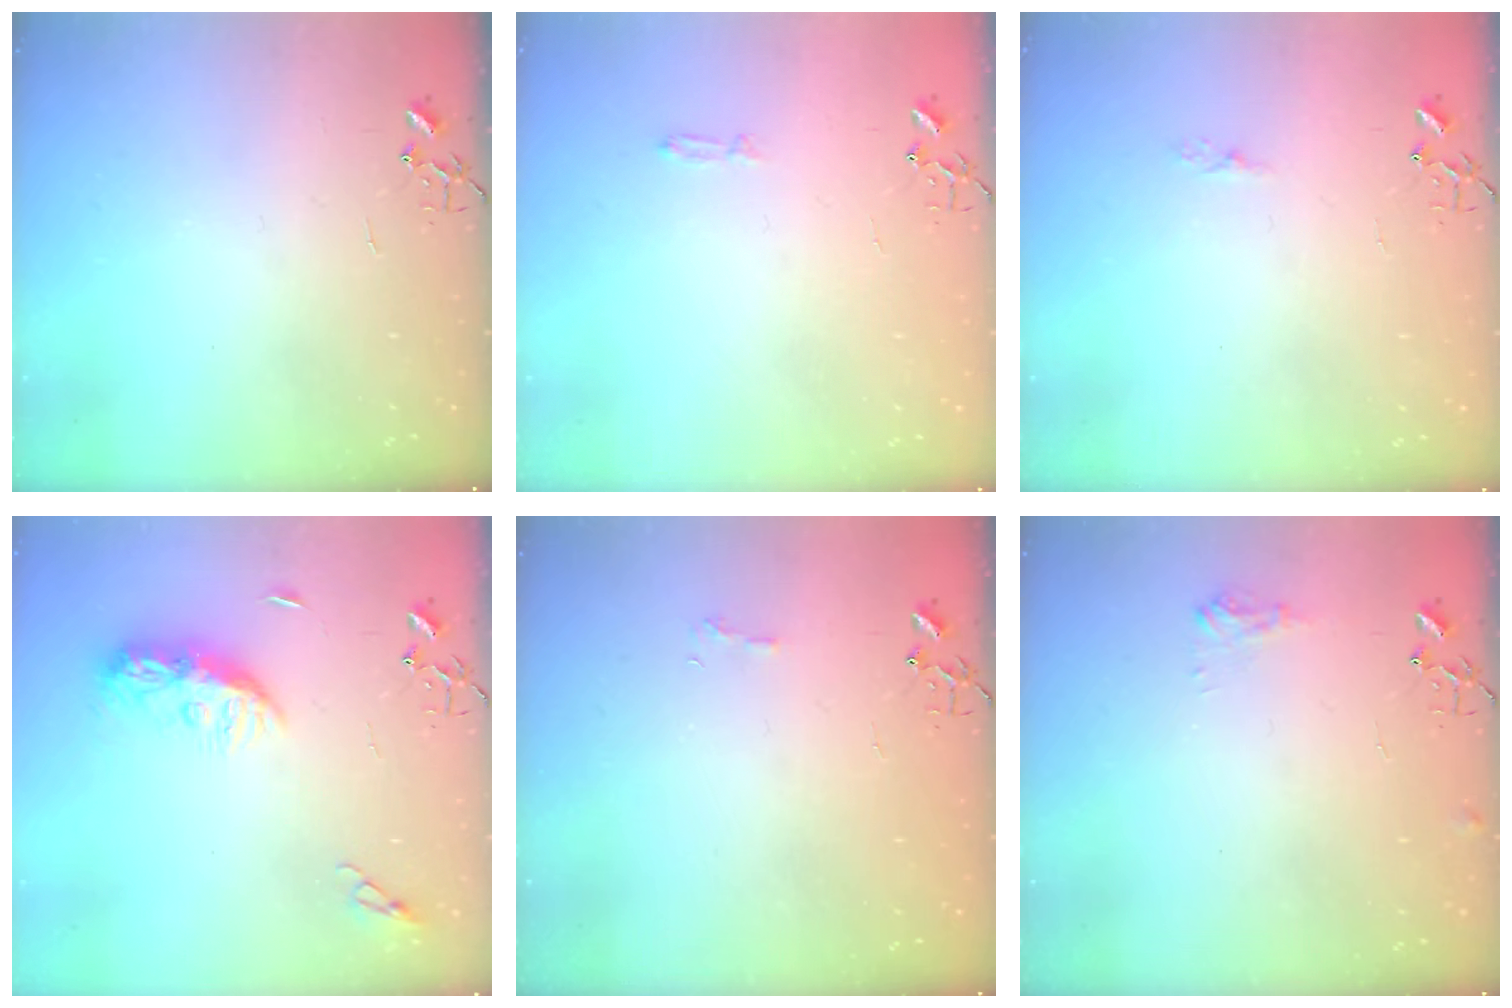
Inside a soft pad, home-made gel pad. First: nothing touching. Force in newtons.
{"total": 2.8, "press": 2.8, "slide": 0.4}
{"total": 3.2, "press": 3.2, "slide": 0.5}
{"total": 10.0, "press": 10.0, "slide": 0.6}
{"total": 6.0, "press": 5.9, "slide": 0.7}
{"total": 6.7, "press": 6.7, "slide": 0.8}